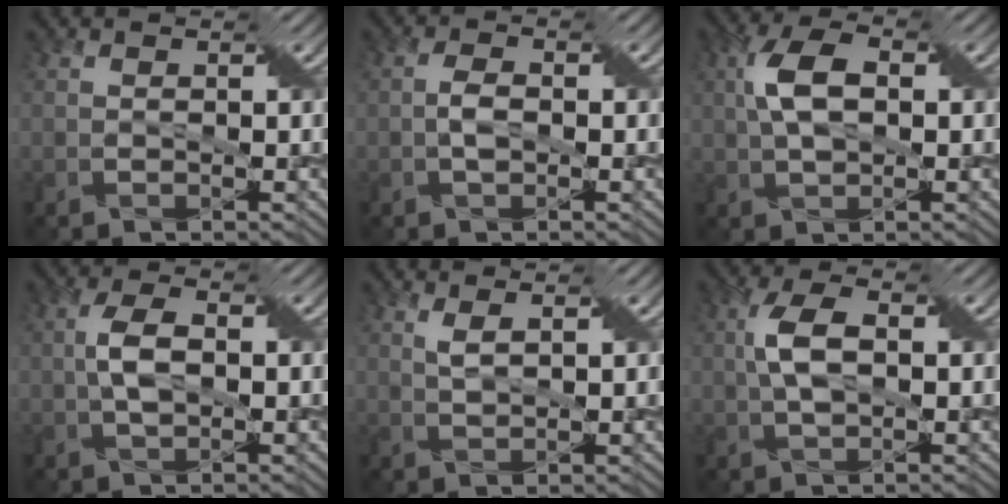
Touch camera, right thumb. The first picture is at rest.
{"total": 1.9, "force": [-0.4, 0.9, 1.6], "torque": [-0.037, 0.004, -0.010]}
{"total": 6.7, "force": [1.2, 3.5, 5.6], "torque": [-0.122, 0.013, 0.016]}
{"total": 4.1, "force": [0.1, 1.9, 3.6], "torque": [-0.080, 0.004, 0.000]}
{"total": 2.0, "force": [1.4, 0.0, 1.4], "torque": [-0.037, 0.005, 0.025]}
{"total": 5.2, "force": [0.7, 2.4, 4.6], "torque": [-0.106, 0.010, 0.009]}